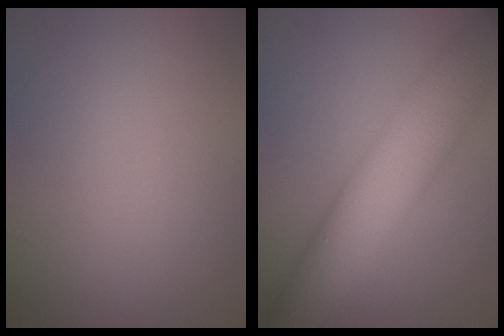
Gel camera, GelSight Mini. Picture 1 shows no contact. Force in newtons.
{"total": 8.4, "press": 8.4, "slide": 0.4}